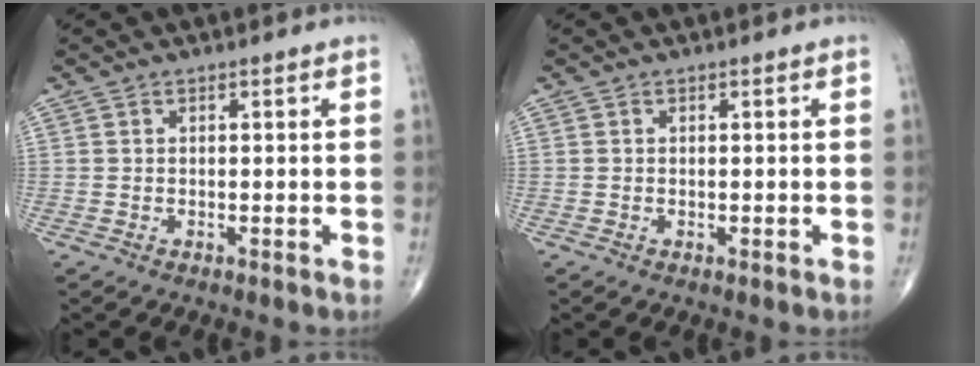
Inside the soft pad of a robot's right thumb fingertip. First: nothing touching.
{"total": 0.0}